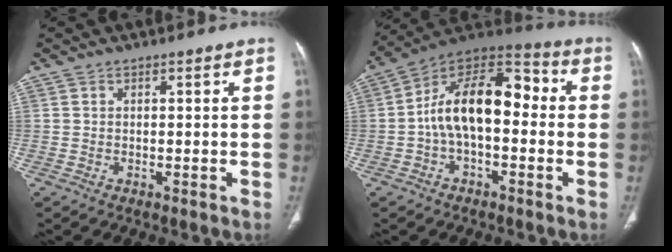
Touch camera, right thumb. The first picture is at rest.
{"total": 16.4, "force": [-0.5, 9.0, 13.7], "torque": [-0.204, 0.052, -0.023]}